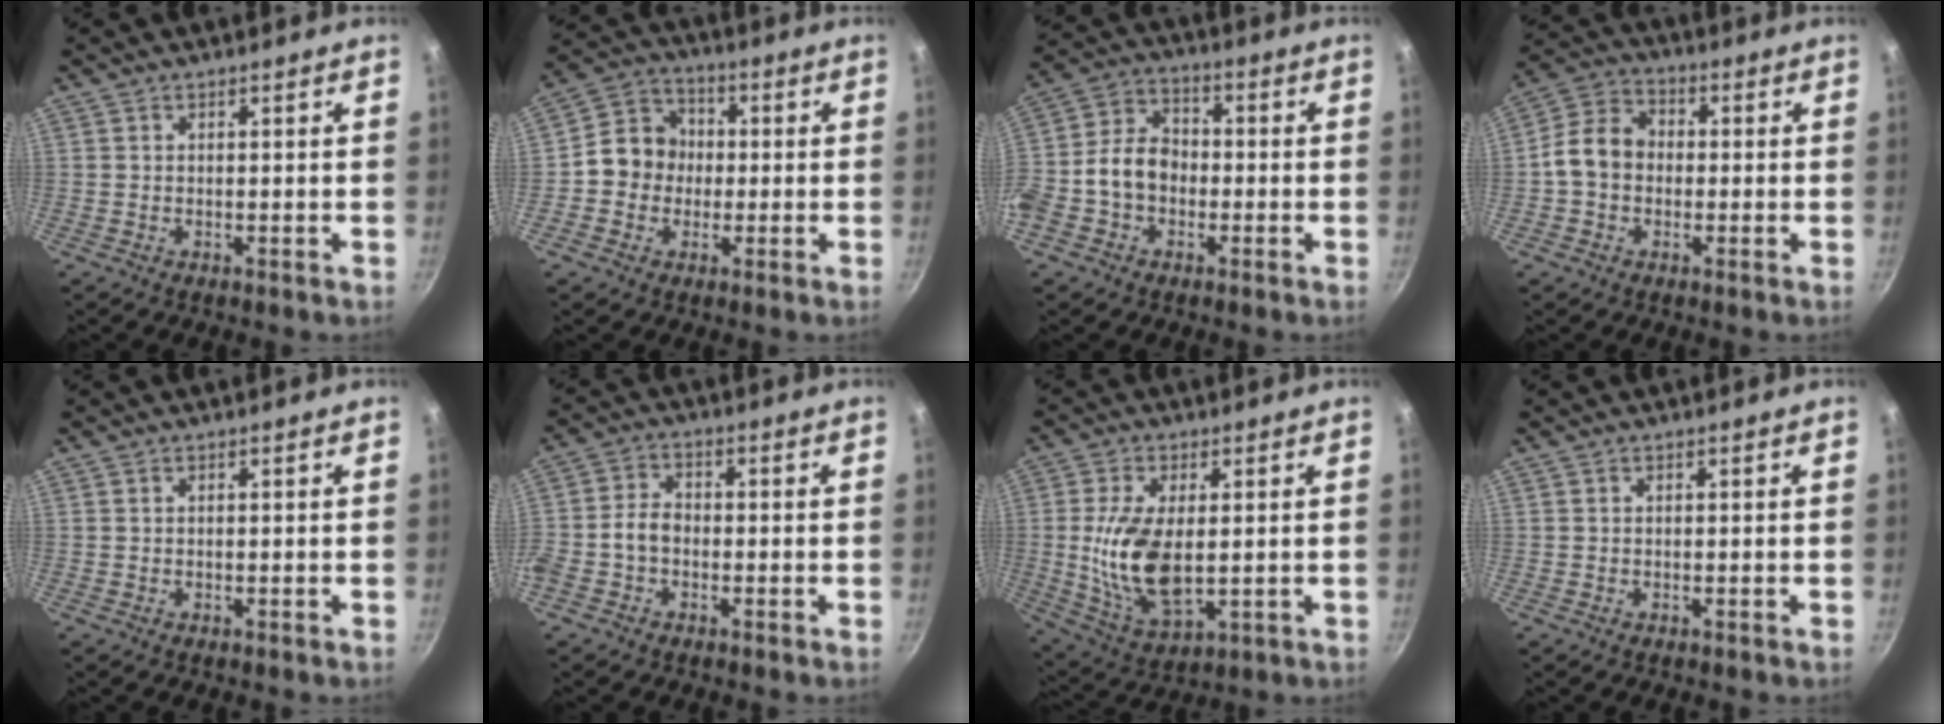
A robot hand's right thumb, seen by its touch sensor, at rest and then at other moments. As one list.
[{"total": 8.8, "force": [-0.6, 7.9, 3.9], "torque": [-0.031, 0.023, -0.032]}, {"total": 11.3, "force": [-2.2, 8.5, 7.1], "torque": [-0.107, 0.038, -0.057]}, {"total": 8.9, "force": [-0.7, 7.0, 5.3], "torque": [-0.073, 0.027, -0.035]}, {"total": 0.0}, {"total": 5.1, "force": [-1.5, 3.8, 3.0], "torque": [-0.050, 0.026, -0.039]}, {"total": 14.3, "force": [0.4, 7.3, 12.2], "torque": [-0.233, -0.014, 0.015]}, {"total": 0.0}]